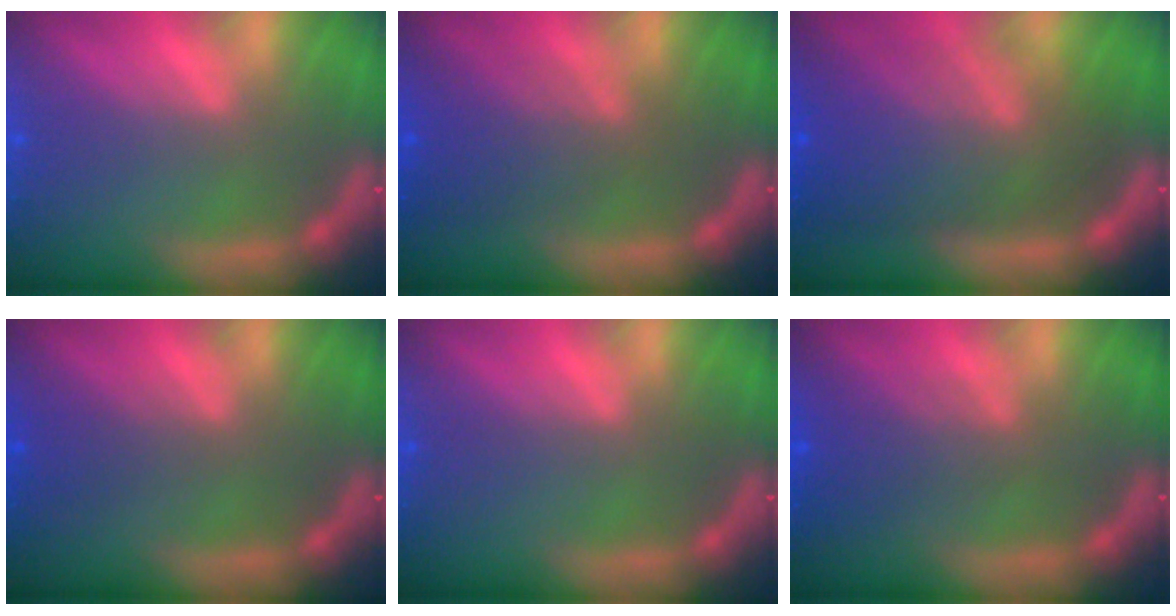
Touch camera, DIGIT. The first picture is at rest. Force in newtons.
{"total": 5.0}
{"total": 9.5}
{"total": 2.0}
{"total": 0.0}
{"total": 3.6}